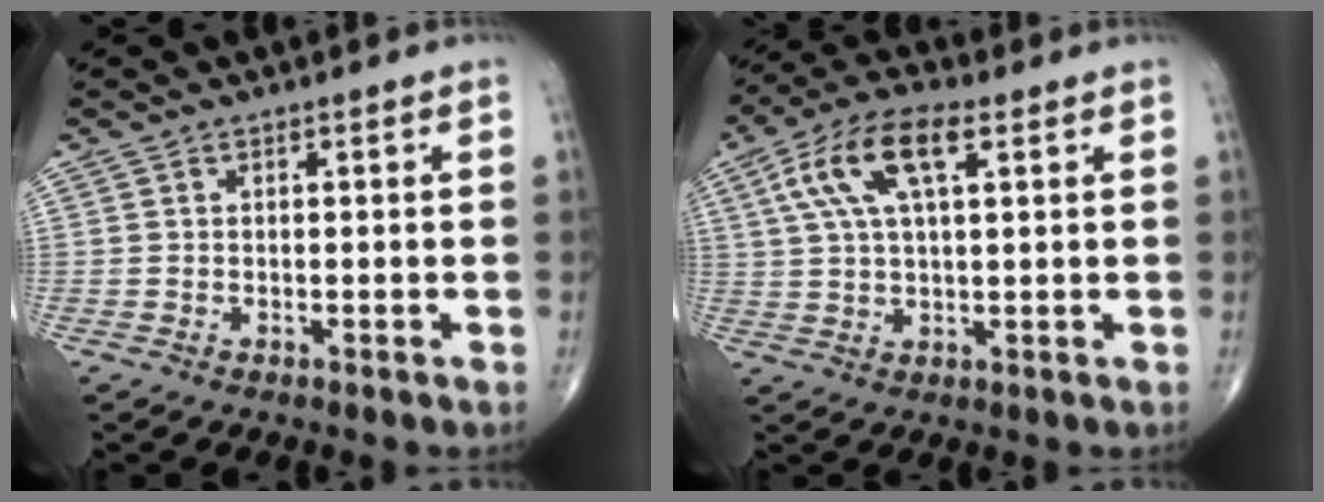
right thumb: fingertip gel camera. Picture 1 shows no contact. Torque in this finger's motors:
{"motor_torque": [0.21, 0.23, 0.92, 0.68, 0.14]}